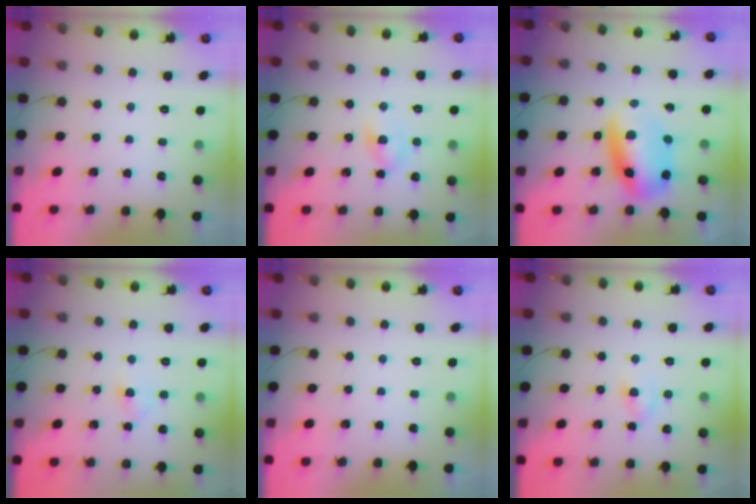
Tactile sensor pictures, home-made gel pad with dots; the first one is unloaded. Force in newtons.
{"total": 4.9, "press": 4.7, "slide": 1.1}
{"total": 10.2, "press": 9.9, "slide": 2.2}
{"total": 3.2, "press": 3.1, "slide": 0.7}
{"total": 0.0}
{"total": 3.6, "press": 3.4, "slide": 1.3}